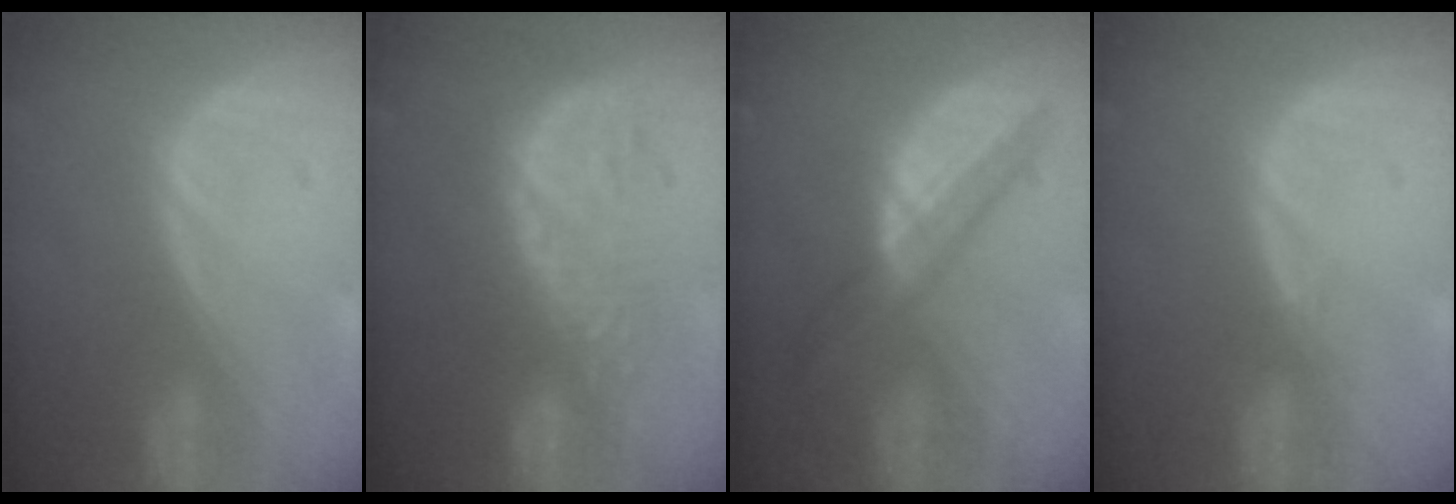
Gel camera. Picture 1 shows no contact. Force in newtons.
{"total": 9.8, "press": 8.7, "slide": 4.5}
{"total": 5.7, "press": 5.6, "slide": 1.3}
{"total": 0.6, "press": 0.6, "slide": 0.2}